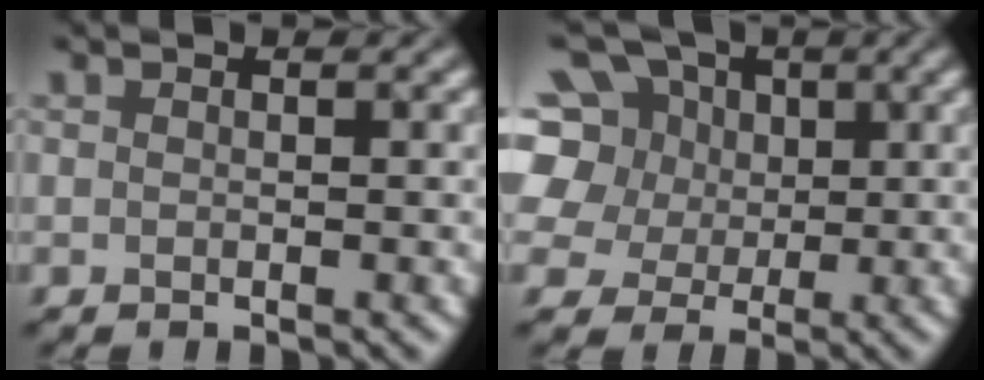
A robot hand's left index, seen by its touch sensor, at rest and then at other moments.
{"total": 11.0, "force": [3.7, 8.8, 5.5], "torque": [-0.120, 0.030, 0.047]}